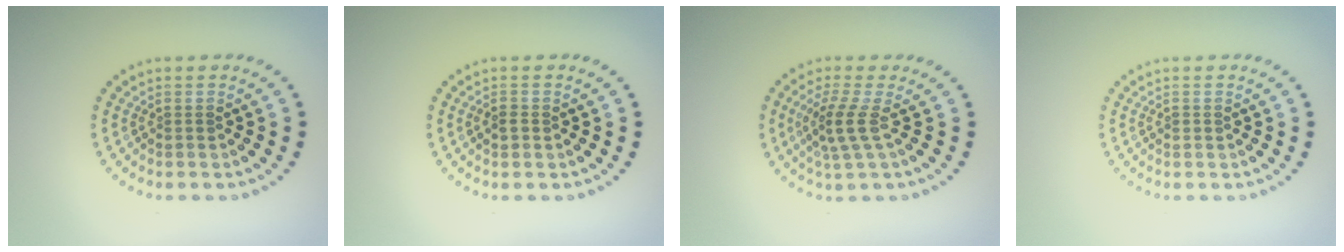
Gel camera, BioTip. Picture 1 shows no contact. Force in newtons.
{"total": 1.1, "press": 1.1, "slide": 0.1}
{"total": 2.8, "press": 2.3, "slide": 1.6}
{"total": 0.5, "press": 0.5, "slide": 0.2}